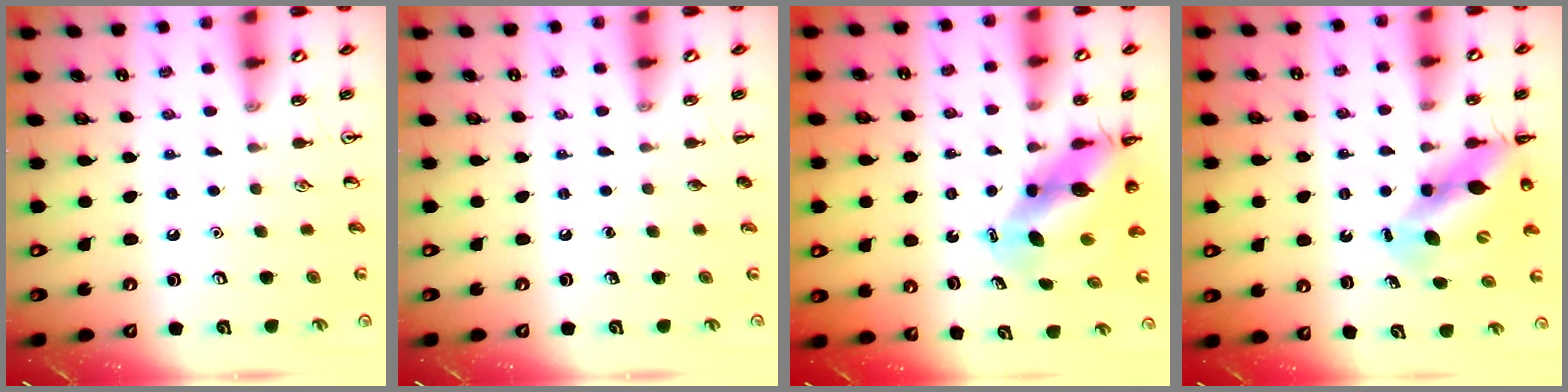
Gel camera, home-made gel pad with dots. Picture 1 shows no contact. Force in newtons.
{"total": 0.0}
{"total": 8.8, "press": 8.5, "slide": 2.4}
{"total": 10.7, "press": 10.3, "slide": 2.7}